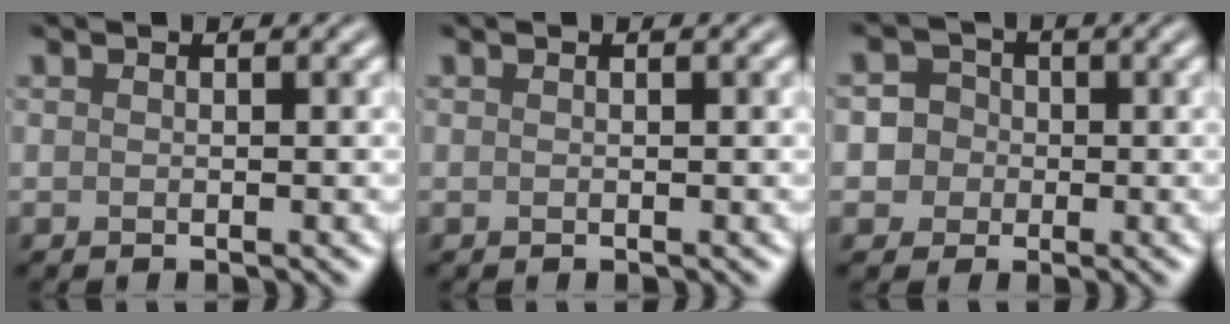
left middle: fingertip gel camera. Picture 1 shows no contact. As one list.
[{"total": 0.0}, {"total": 4.3, "force": [-0.3, 4.1, 1.2], "torque": [0.010, 0.024, -0.028]}]